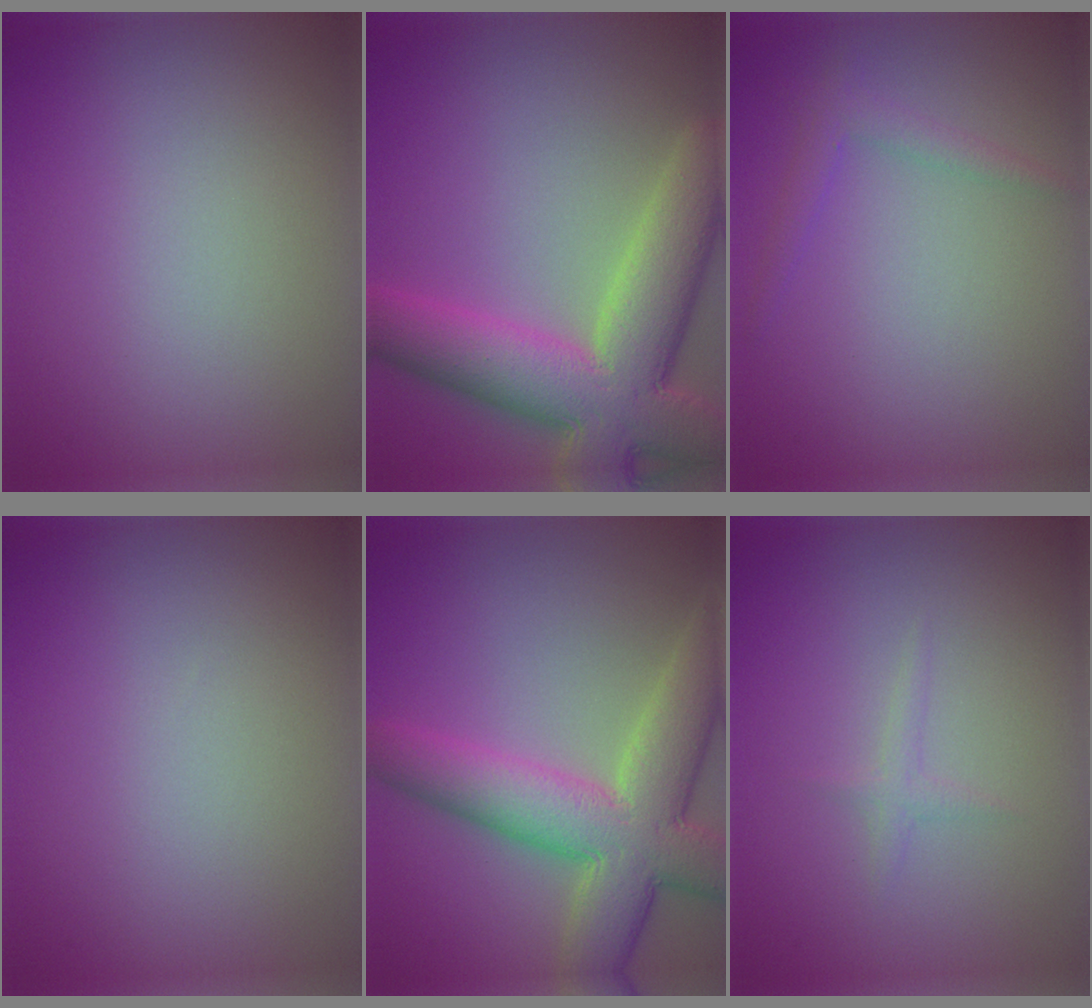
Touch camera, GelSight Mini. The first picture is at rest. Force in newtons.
{"total": 10.8, "press": 10.8, "slide": 0.5}
{"total": 1.6, "press": 1.6, "slide": 0.1}
{"total": 0.0}
{"total": 9.6, "press": 9.6, "slide": 0.7}
{"total": 0.8, "press": 0.8, "slide": 0.1}